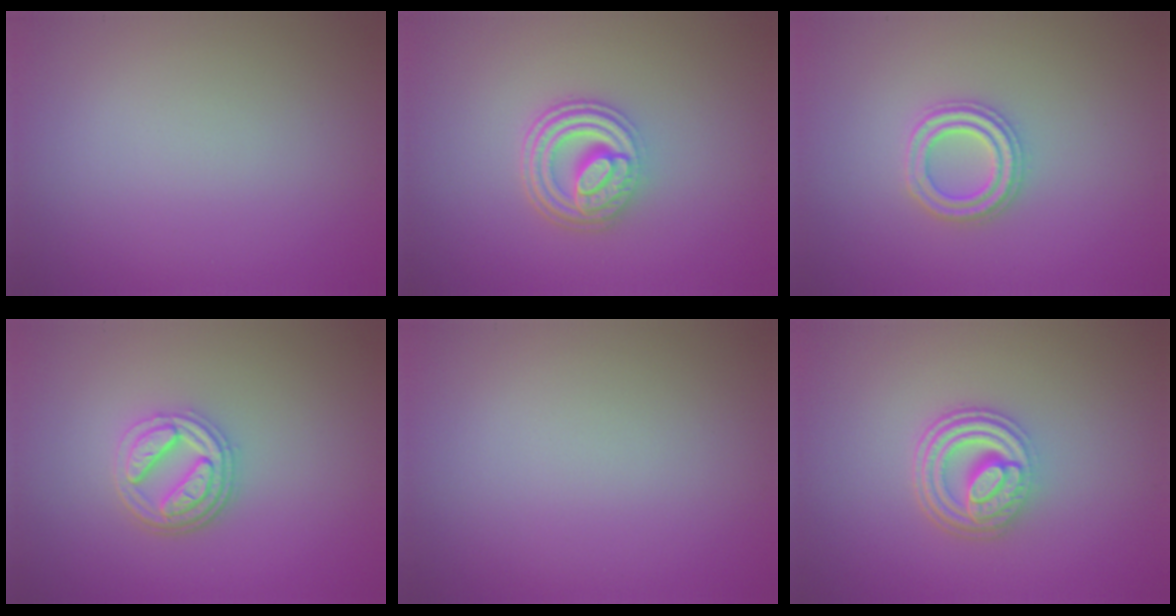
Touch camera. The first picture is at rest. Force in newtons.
{"total": 4.6, "press": 3.3, "slide": 3.2}
{"total": 2.7, "press": 2.6, "slide": 0.7}
{"total": 4.0, "press": 3.3, "slide": 2.3}
{"total": 0.0}
{"total": 4.6, "press": 3.3, "slide": 3.2}